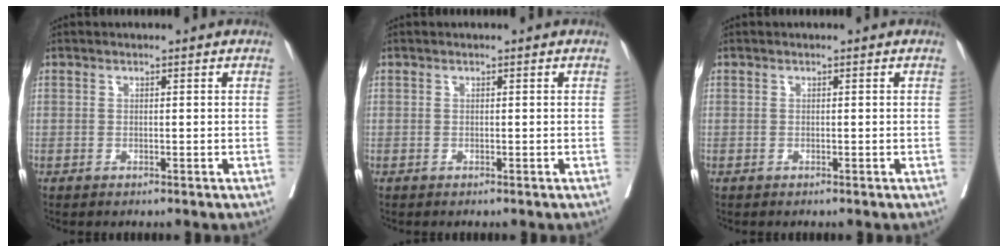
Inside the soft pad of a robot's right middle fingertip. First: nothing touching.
{"total": 0.0}
{"total": 0.0}